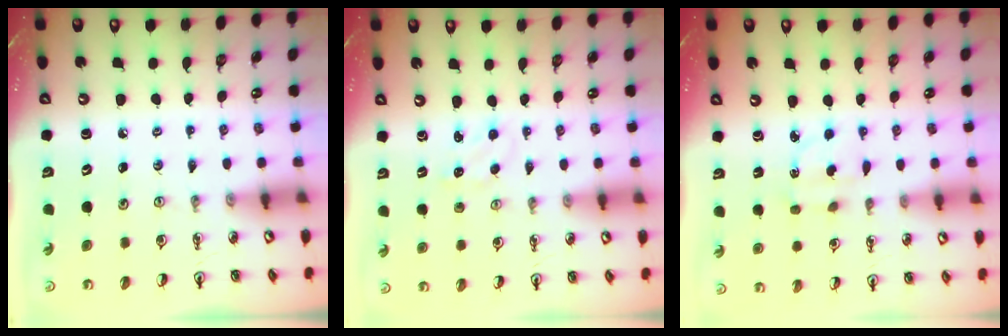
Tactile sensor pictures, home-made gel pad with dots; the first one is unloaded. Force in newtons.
{"total": 2.3, "press": 2.3, "slide": 0.2}
{"total": 3.1, "press": 3.0, "slide": 0.6}